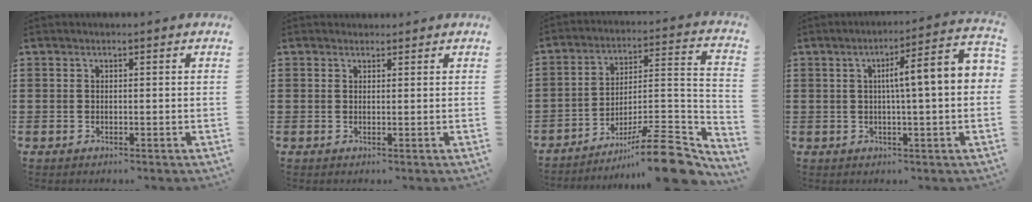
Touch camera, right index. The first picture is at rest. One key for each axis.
{"total": 0.9, "fx": 0.7, "fy": 0.4, "fz": -0.1, "tx": 0.001, "ty": 0.002, "tz": 0.015}
{"total": 12.6, "fx": -9.7, "fy": 2.0, "fz": 7.7, "tx": -0.106, "ty": 0.035, "tz": -0.176}
{"total": 6.9, "fx": 0.3, "fy": 0.2, "fz": 6.9, "tx": -0.113, "ty": -0.011, "tz": -0.009}